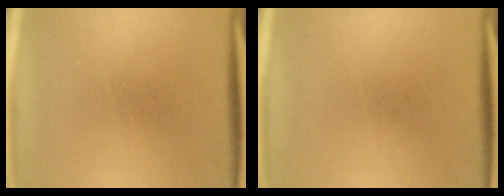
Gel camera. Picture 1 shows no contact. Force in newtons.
{"total": 0.0}